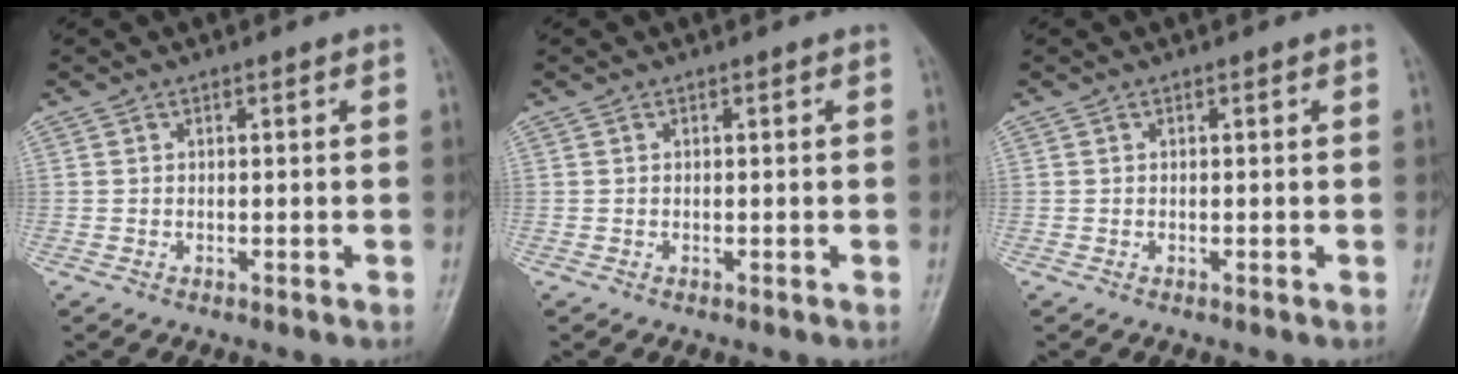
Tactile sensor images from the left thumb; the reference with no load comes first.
{"total": 0.0}
{"total": 0.0}